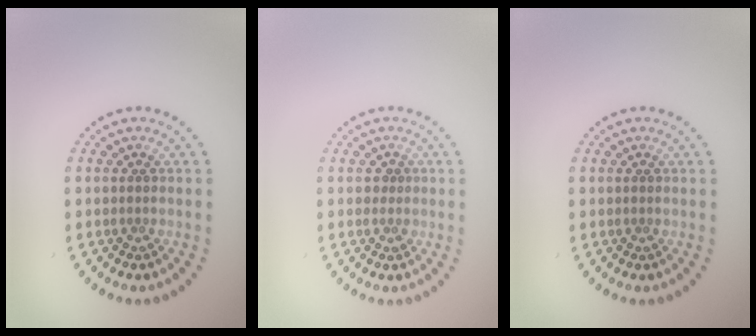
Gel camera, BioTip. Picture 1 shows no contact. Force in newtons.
{"total": 0.7, "press": 0.7, "slide": 0.3}
{"total": 0.0}